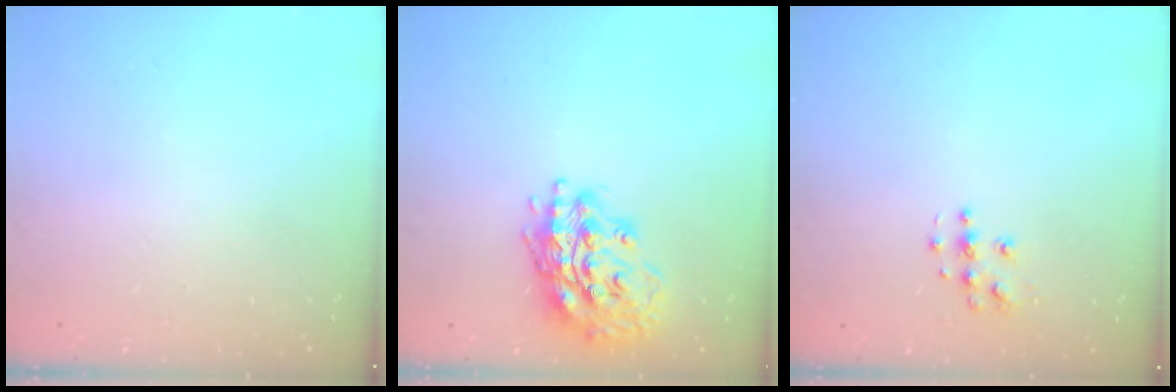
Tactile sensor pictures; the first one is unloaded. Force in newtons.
{"total": 17.6, "press": 17.5, "slide": 2.3}
{"total": 5.9, "press": 5.9, "slide": 0.1}